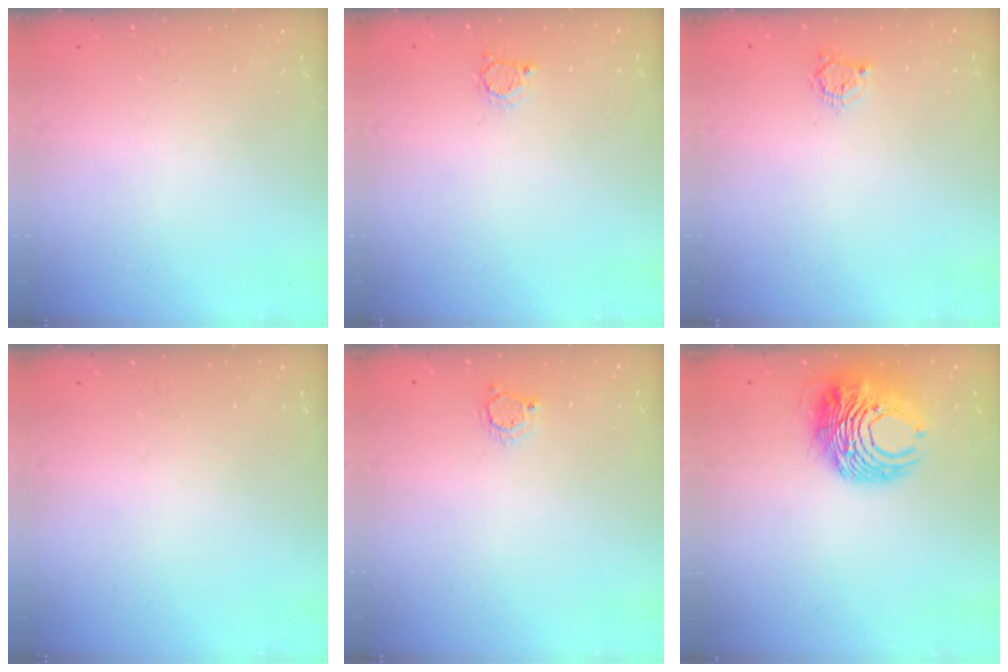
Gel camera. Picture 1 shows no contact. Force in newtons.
{"total": 2.6, "press": 2.6, "slide": 0.4}
{"total": 3.4, "press": 3.4, "slide": 0.4}
{"total": 0.0}
{"total": 4.4, "press": 4.4, "slide": 0.5}
{"total": 11.4, "press": 11.3, "slide": 1.7}